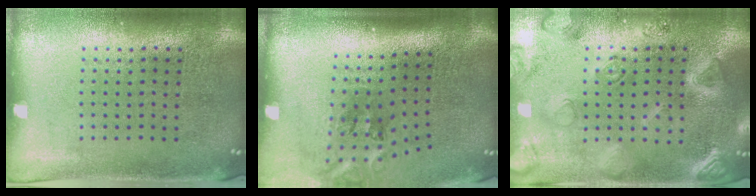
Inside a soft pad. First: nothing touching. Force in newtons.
{"total": 2.1, "press": 1.4, "slide": 1.7}
{"total": 2.9, "press": 2.9, "slide": 0.5}